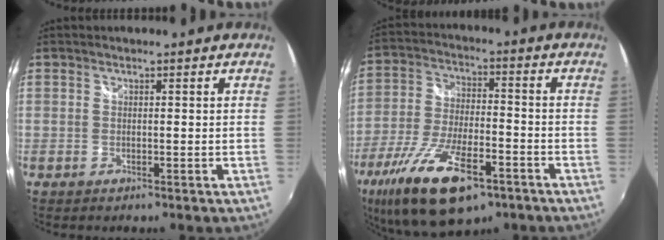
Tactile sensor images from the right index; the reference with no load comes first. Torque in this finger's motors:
{"motor_torque": [1.76, -0.38, 0.90, 0.11]}